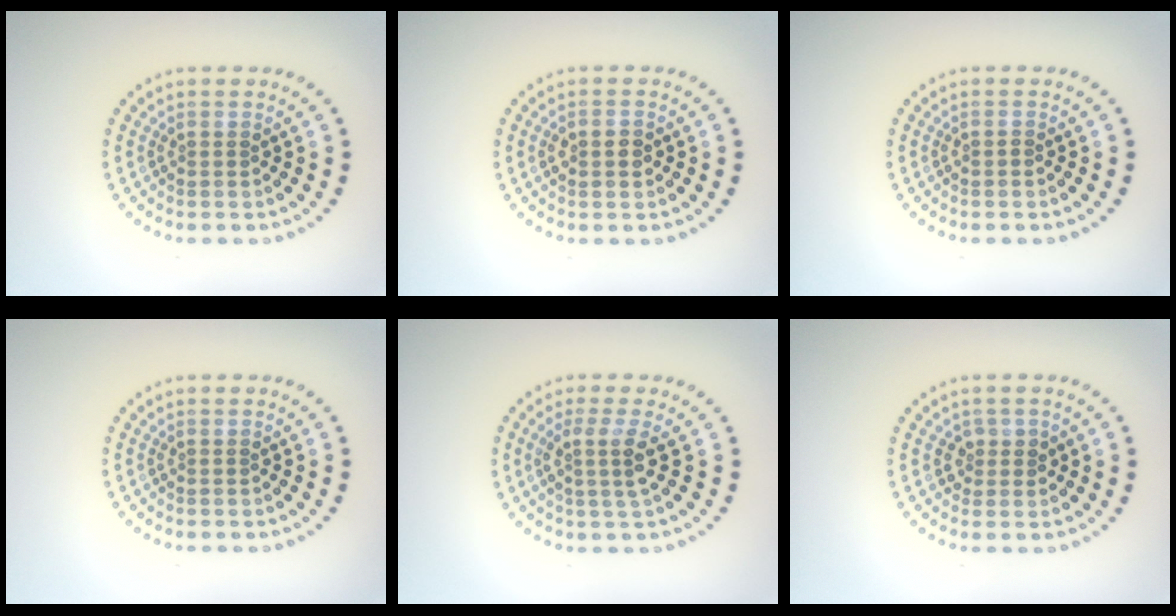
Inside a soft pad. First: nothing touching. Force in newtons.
{"total": 1.2, "press": 1.2, "slide": 0.2}
{"total": 0.7, "press": 0.6, "slide": 0.3}
{"total": 0.0}
{"total": 2.6, "press": 2.1, "slide": 1.6}
{"total": 1.4, "press": 1.2, "slide": 0.6}